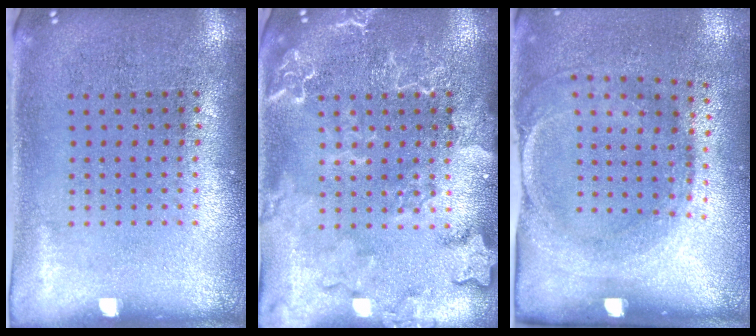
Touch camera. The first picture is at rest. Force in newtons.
{"total": 3.7, "press": 3.7, "slide": 0.6}
{"total": 1.8, "press": 1.2, "slide": 1.3}